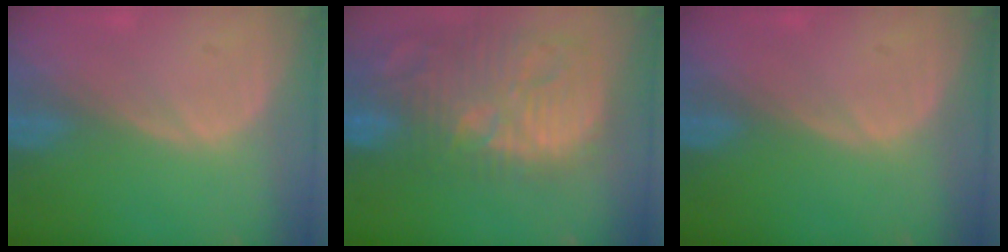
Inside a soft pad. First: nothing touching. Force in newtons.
{"total": 15.0, "press": 13.0, "slide": 7.4}
{"total": 0.0}